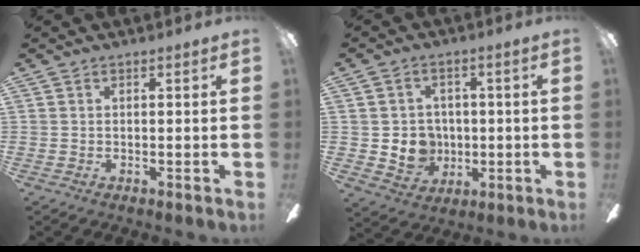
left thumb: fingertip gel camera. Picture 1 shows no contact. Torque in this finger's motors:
{"motor_torque": [0.03, 0.10, -0.10, 0.10, 0.04]}